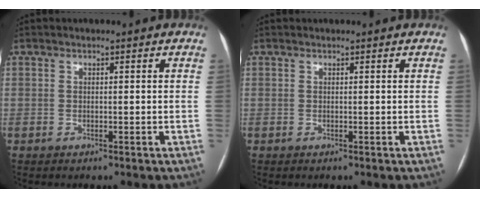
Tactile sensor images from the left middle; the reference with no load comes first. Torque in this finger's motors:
{"motor_torque": [0.17, -0.20, 0.06, 0.00]}